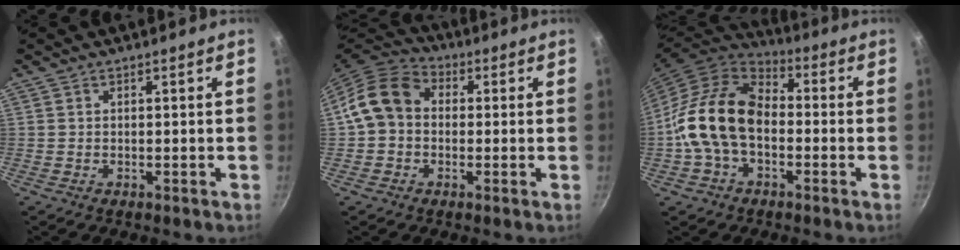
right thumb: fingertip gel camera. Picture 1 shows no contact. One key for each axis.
{"total": 10.4, "fx": 0.4, "fy": 8.4, "fz": 6.1, "tx": -0.086, "ty": 0.028, "tz": -0.015}
{"total": 16.2, "fx": -1.8, "fy": 10.9, "fz": 11.9, "tx": -0.193, "ty": 0.038, "tz": -0.049}